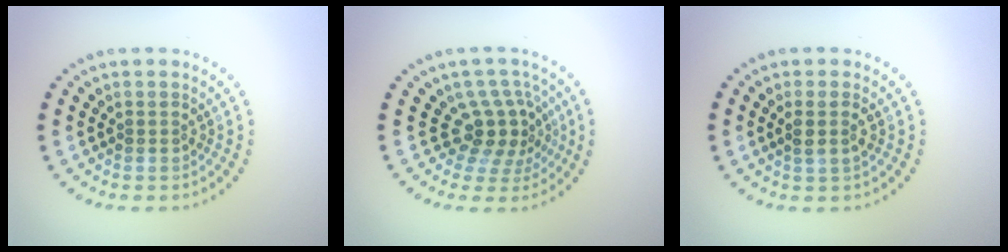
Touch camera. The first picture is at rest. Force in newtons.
{"total": 3.6, "press": 2.7, "slide": 2.4}
{"total": 1.8, "press": 1.5, "slide": 1.0}